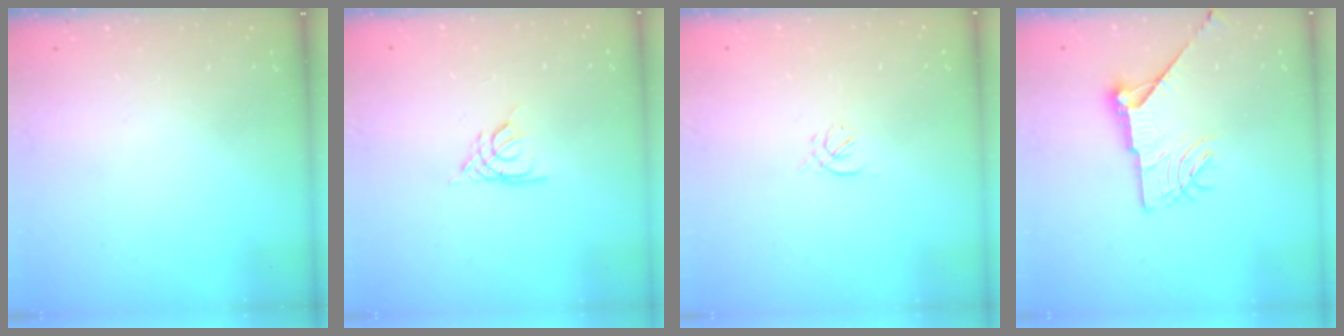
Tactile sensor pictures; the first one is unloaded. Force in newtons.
{"total": 2.7, "press": 2.7, "slide": 0.4}
{"total": 0.7, "press": 0.5, "slide": 0.5}
{"total": 12.8, "press": 12.8, "slide": 0.8}